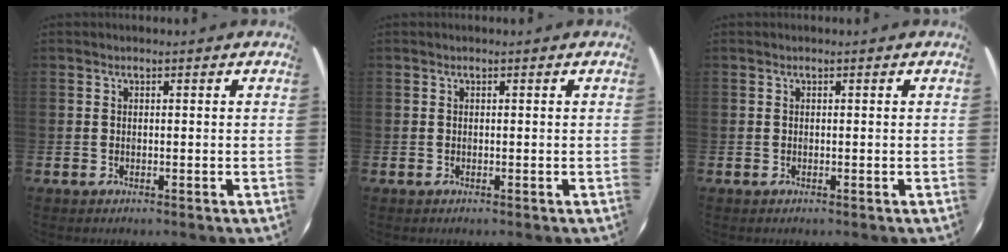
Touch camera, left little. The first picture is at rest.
{"total": 0.0}
{"total": 0.0}